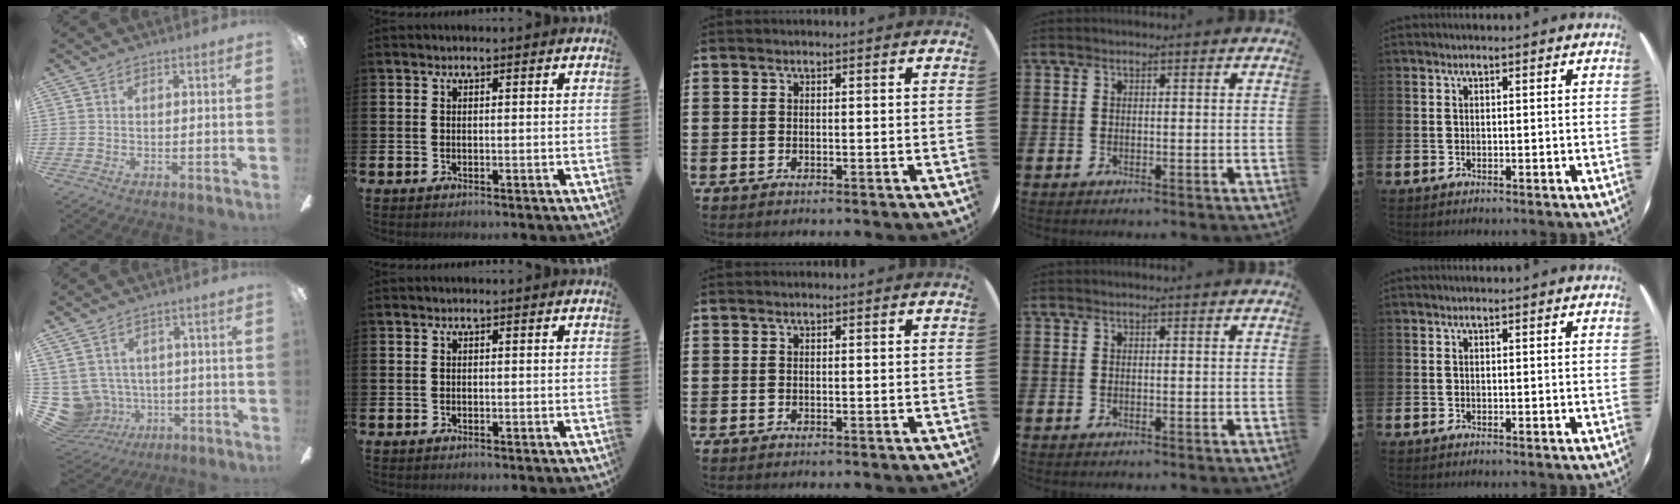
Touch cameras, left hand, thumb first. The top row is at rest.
{"thumb": {"total": 9.2, "force": [-0.7, 8.7, 2.9], "torque": [-0.122, -0.002, -0.006]}}